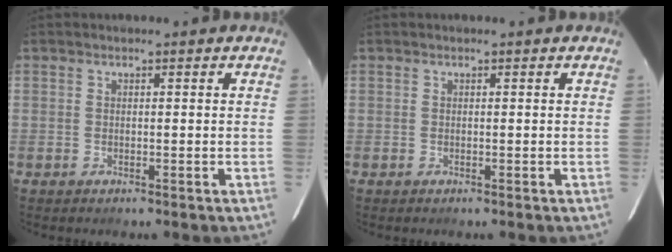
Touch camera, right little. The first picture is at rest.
{"total": 0.0}